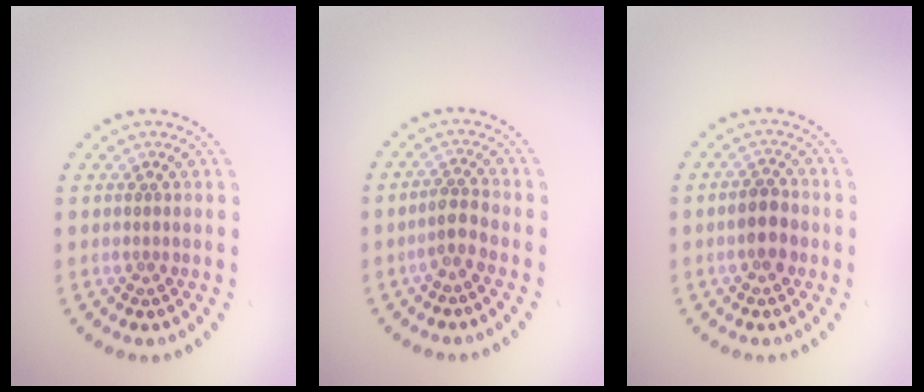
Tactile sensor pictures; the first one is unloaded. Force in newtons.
{"total": 1.9, "press": 1.5, "slide": 1.2}
{"total": 2.4, "press": 2.3, "slide": 0.6}